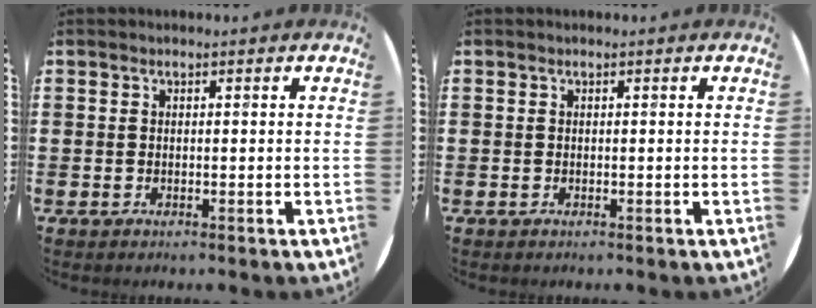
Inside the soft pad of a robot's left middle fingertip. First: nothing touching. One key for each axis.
{"total": 0.0}